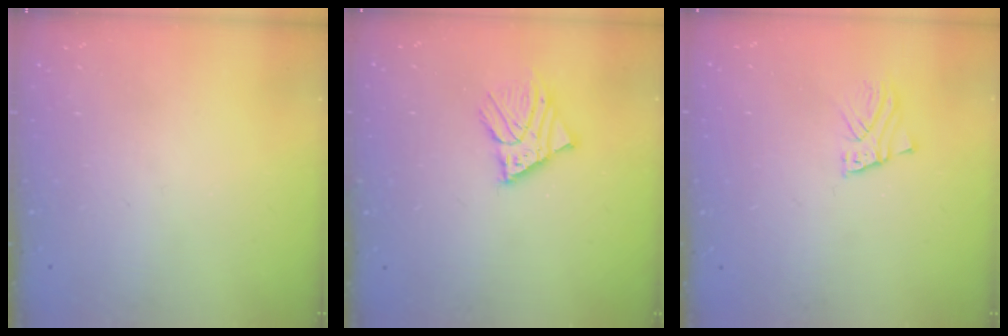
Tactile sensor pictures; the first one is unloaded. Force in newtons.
{"total": 7.7, "press": 7.7, "slide": 1.1}
{"total": 2.2, "press": 2.2, "slide": 0.2}